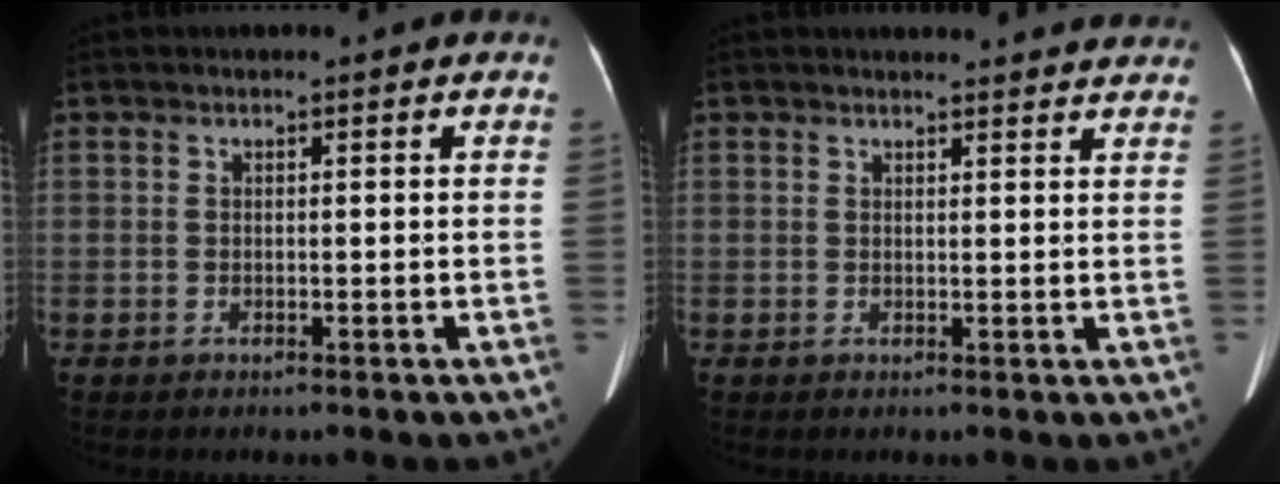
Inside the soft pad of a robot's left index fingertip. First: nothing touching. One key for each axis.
{"total": 10.1, "fx": 9.6, "fy": 1.6, "fz": 2.4, "tx": -0.010, "ty": 0.011, "tz": 0.090}